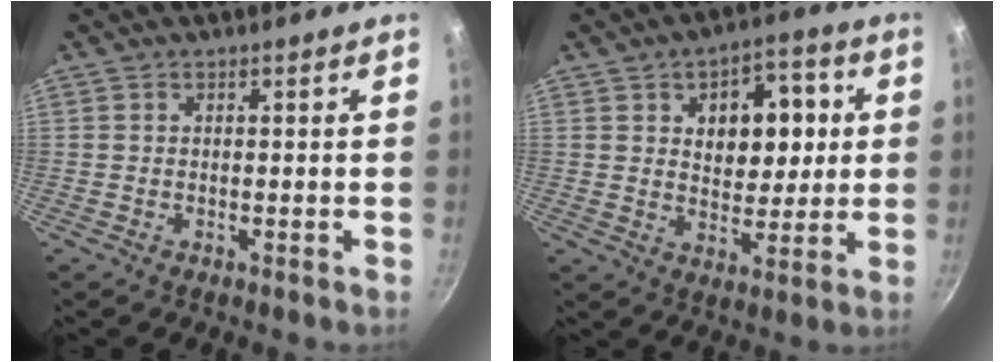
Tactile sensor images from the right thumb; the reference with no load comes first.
{"total": 12.5, "force": [2.8, 8.2, 9.0], "torque": [-0.073, -0.005, 0.040]}